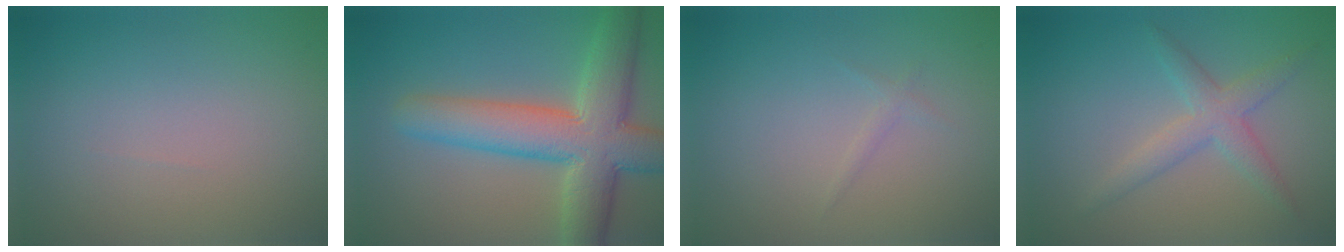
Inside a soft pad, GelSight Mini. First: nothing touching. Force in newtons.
{"total": 9.3, "press": 9.3, "slide": 0.5}
{"total": 1.2, "press": 1.2, "slide": 0.2}
{"total": 3.0, "press": 3.0, "slide": 0.1}